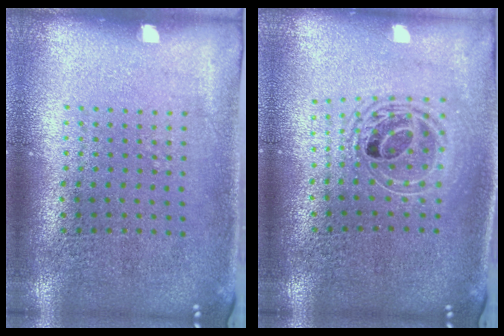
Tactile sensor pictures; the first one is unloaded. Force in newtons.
{"total": 1.7, "press": 1.4, "slide": 1.0}